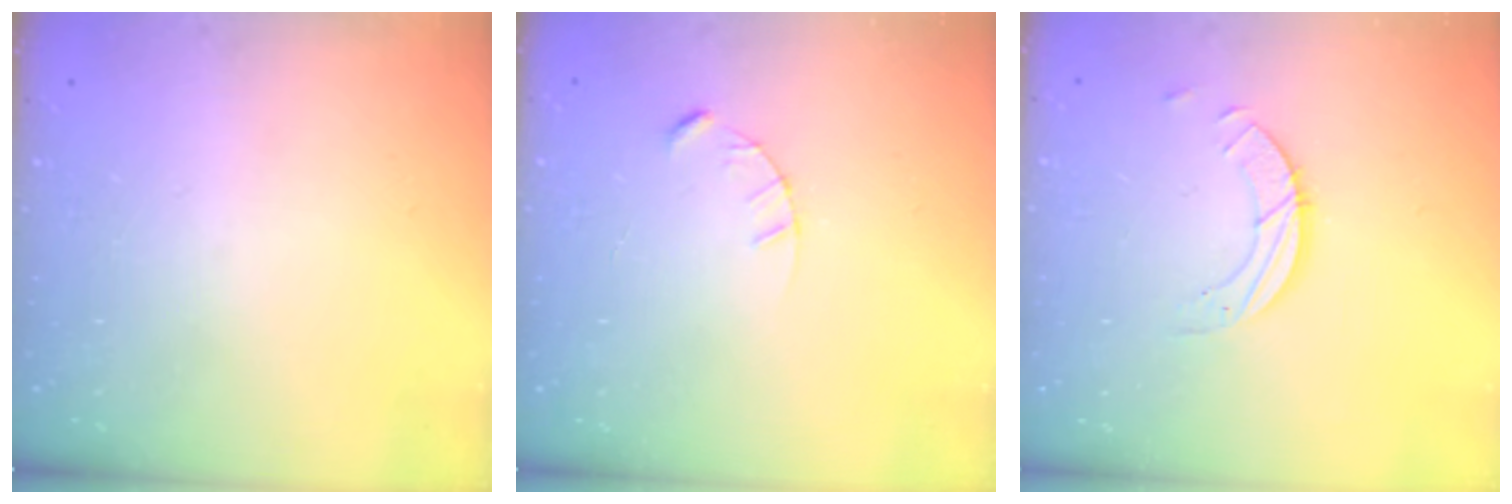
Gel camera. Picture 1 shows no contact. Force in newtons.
{"total": 2.4, "press": 2.4, "slide": 0.3}
{"total": 3.2, "press": 3.2, "slide": 0.3}